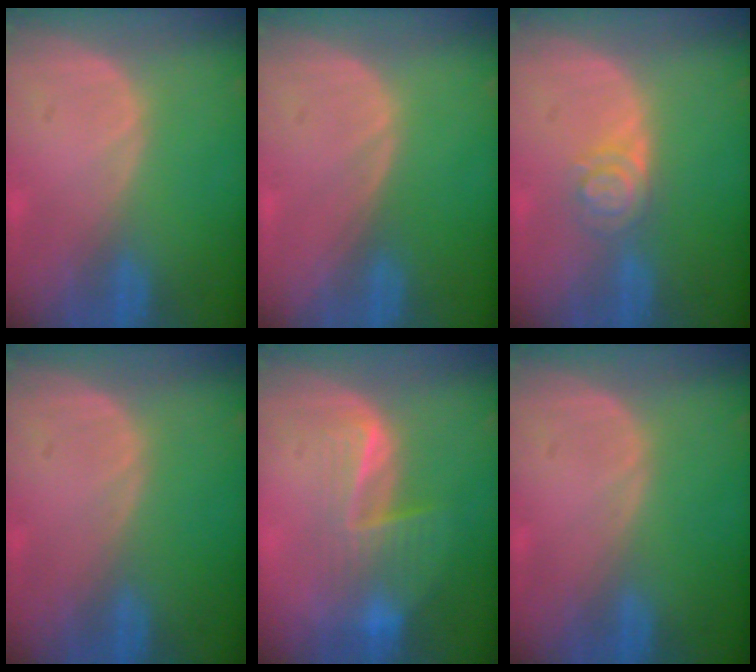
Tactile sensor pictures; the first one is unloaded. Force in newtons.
{"total": 0.0}
{"total": 4.2, "press": 3.8, "slide": 1.7}
{"total": 0.0}
{"total": 6.8, "press": 6.3, "slide": 2.4}
{"total": 0.0}